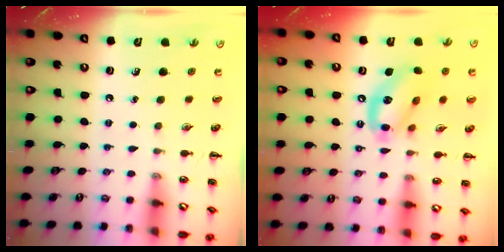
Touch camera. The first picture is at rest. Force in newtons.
{"total": 13.3, "press": 12.9, "slide": 3.2}